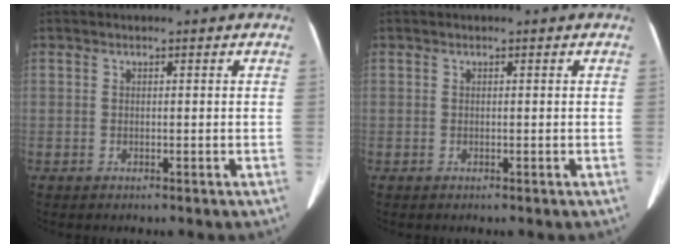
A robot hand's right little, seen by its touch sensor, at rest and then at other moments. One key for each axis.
{"total": 0.0}